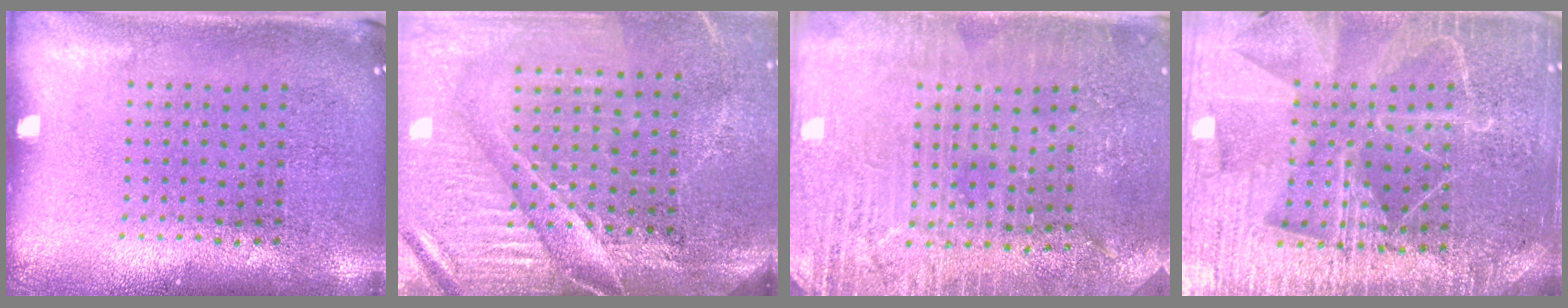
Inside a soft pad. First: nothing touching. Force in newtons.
{"total": 4.6, "press": 4.0, "slide": 2.1}
{"total": 3.0, "press": 2.9, "slide": 0.5}
{"total": 4.9, "press": 4.5, "slide": 2.0}